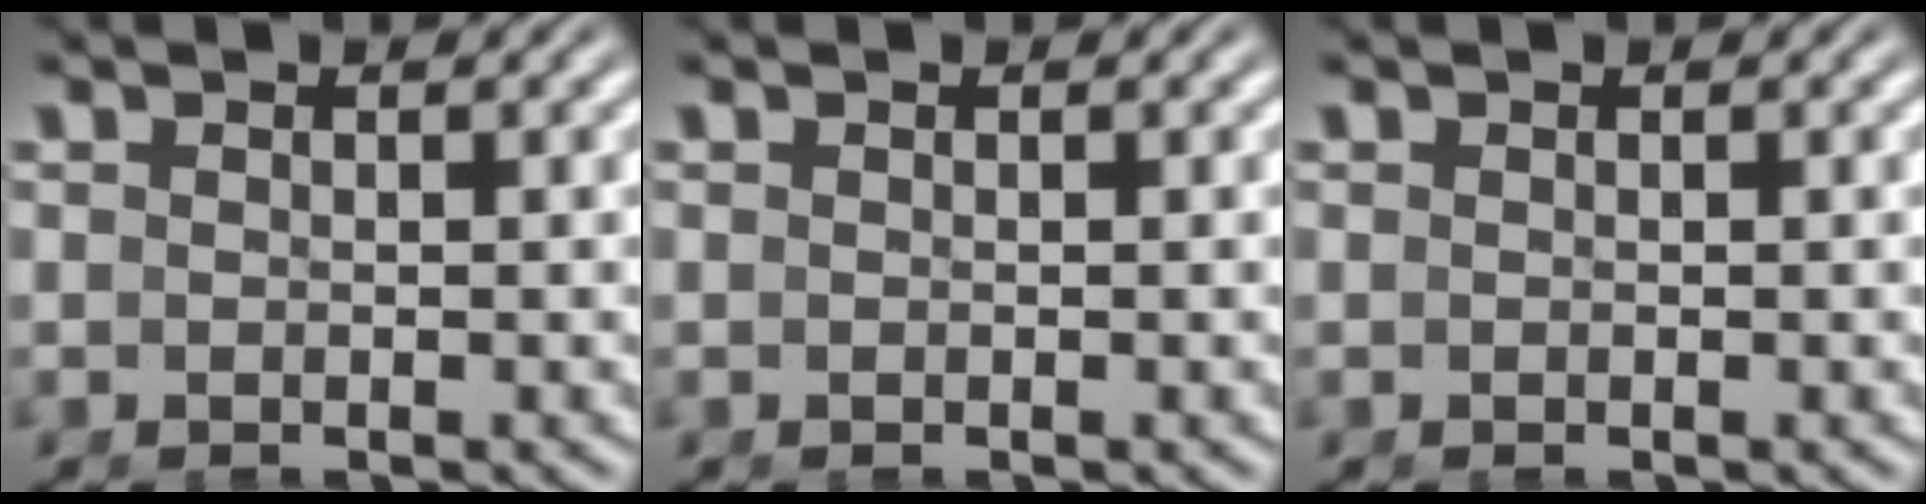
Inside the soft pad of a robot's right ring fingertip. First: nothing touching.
{"total": 0.0}
{"total": 0.0}